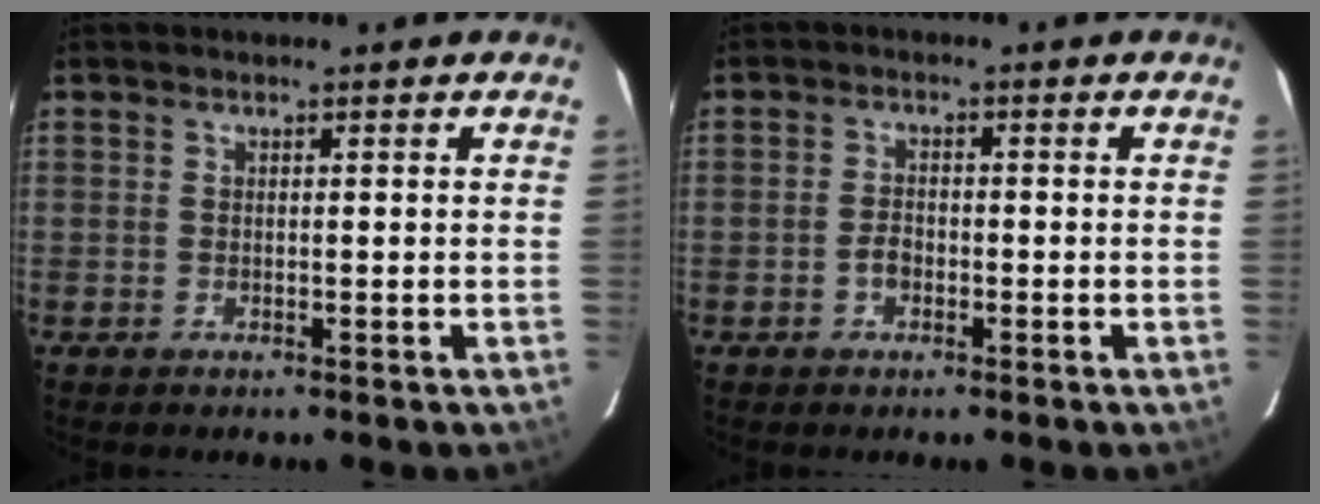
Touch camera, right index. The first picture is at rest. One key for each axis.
{"total": 3.2, "fx": -1.2, "fy": 2.0, "fz": 2.3, "tx": -0.046, "ty": 0.003, "tz": -0.020}